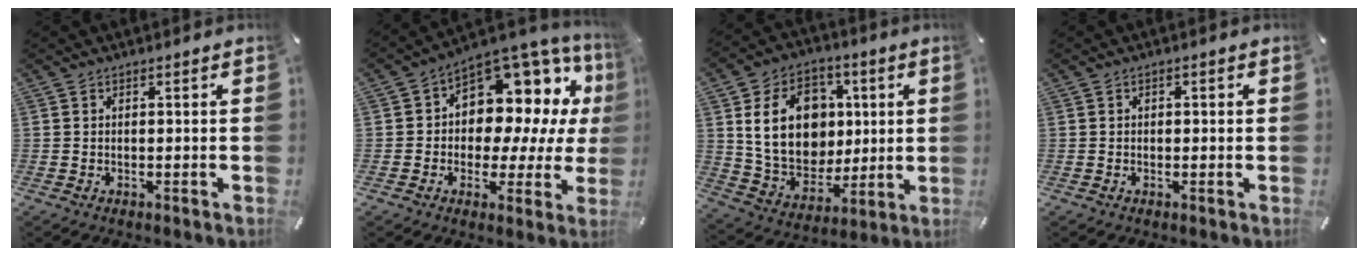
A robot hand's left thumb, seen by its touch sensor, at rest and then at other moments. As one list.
[{"total": 11.5, "force": [4.6, 8.4, 6.3], "torque": [-0.088, -0.063, 0.085]}, {"total": 18.3, "force": [3.4, 14.9, 10.1], "torque": [-0.180, 0.002, 0.072]}, {"total": 0.8, "force": [-0.1, 0.7, 0.5], "torque": [-0.010, 0.005, -0.003]}]